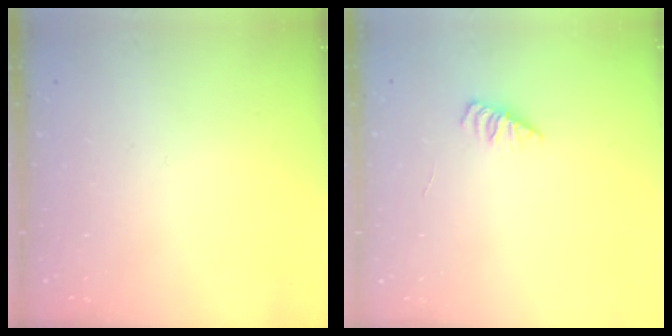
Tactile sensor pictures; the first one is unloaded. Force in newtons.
{"total": 1.7, "press": 1.7, "slide": 0.3}